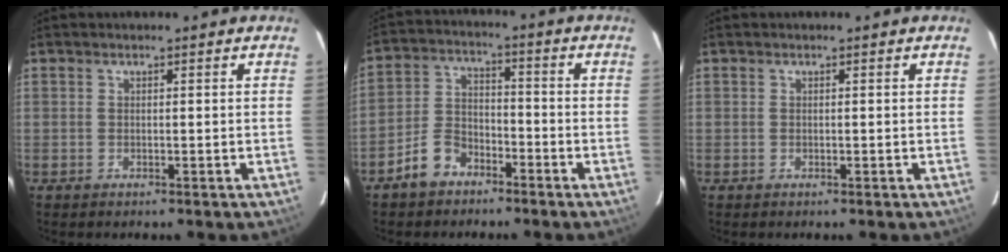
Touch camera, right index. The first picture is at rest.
{"total": 6.9, "force": [-4.6, 4.4, 2.7], "torque": [-0.066, 0.016, -0.086]}
{"total": 0.0}